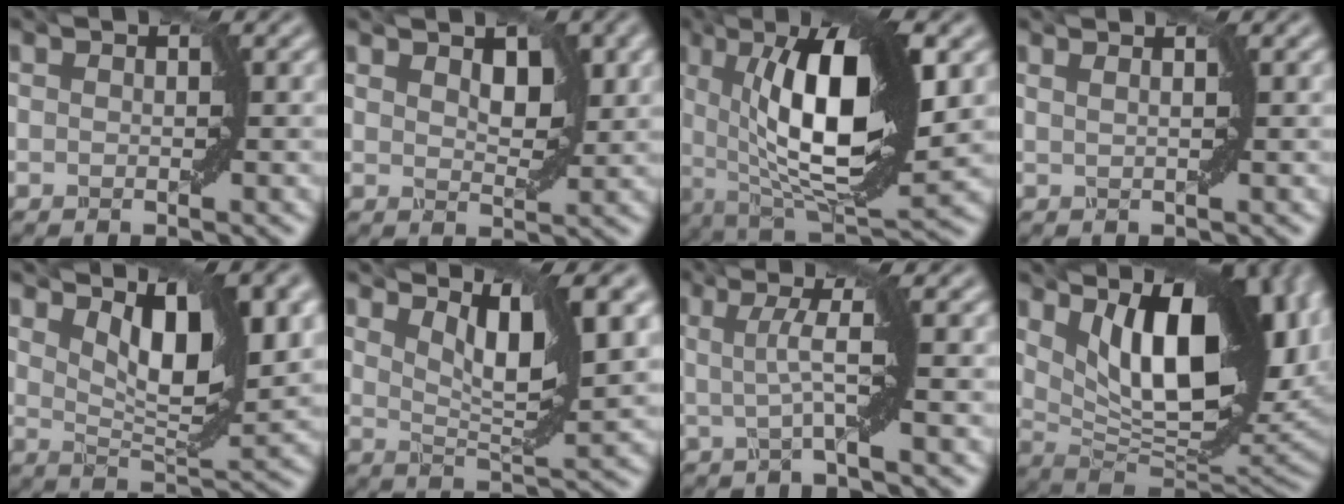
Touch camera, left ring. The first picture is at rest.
{"total": 3.3, "force": [1.6, 1.5, 2.5], "torque": [-0.042, -0.002, 0.032]}
{"total": 12.3, "force": [2.3, 4.1, 11.4], "torque": [-0.178, 0.004, 0.038]}
{"total": 3.1, "force": [1.9, 1.4, 2.0], "torque": [-0.012, 0.016, -0.004]}
{"total": 8.6, "force": [3.5, 3.2, 7.2], "torque": [-0.117, -0.003, 0.060]}
{"total": 7.5, "force": [3.9, 1.7, 6.1], "torque": [-0.098, 0.003, 0.075]}
{"total": 3.5, "force": [0.3, 0.4, 3.5], "torque": [-0.061, 0.003, 0.004]}
{"total": 15.5, "force": [5.6, 6.9, 12.7], "torque": [-0.172, -0.001, 0.097]}